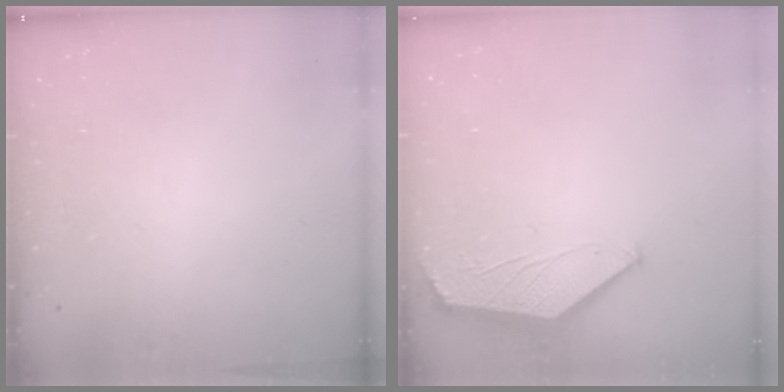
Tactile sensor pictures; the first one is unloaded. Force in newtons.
{"total": 1.5, "press": 1.5, "slide": 0.4}